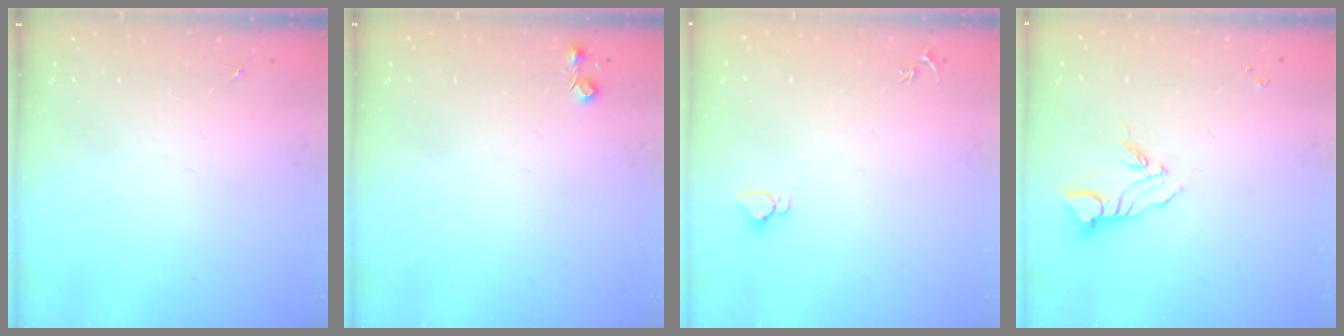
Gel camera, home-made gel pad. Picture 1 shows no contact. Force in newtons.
{"total": 4.4, "press": 4.4, "slide": 0.7}
{"total": 2.8, "press": 2.8, "slide": 0.2}
{"total": 6.9, "press": 6.9, "slide": 0.7}